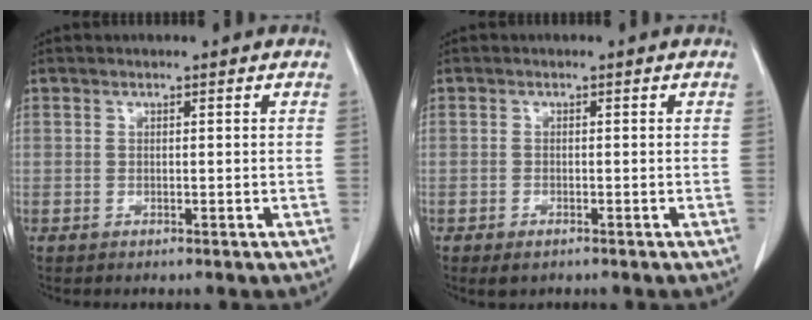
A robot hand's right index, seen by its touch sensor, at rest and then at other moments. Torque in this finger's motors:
{"motor_torque": [0.16, -0.17, 0.02, -0.01]}